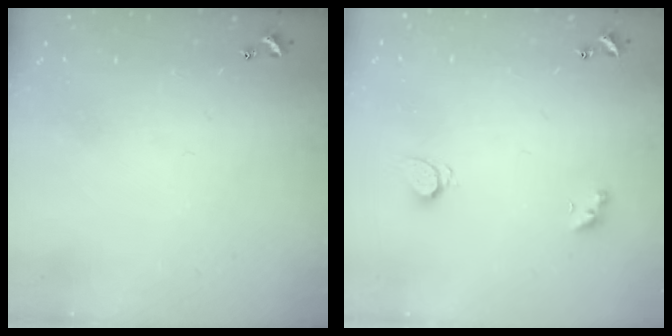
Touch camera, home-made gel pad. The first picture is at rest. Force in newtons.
{"total": 2.1, "press": 2.0, "slide": 0.4}